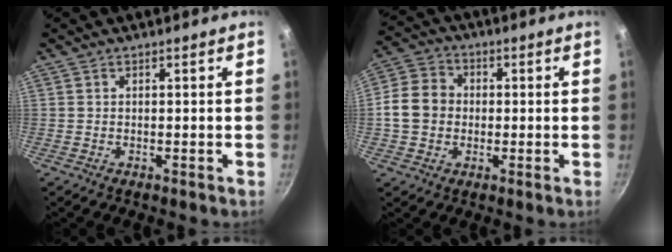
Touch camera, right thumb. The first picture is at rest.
{"total": 9.1, "force": [-0.3, 7.8, 4.8], "torque": [-0.063, 0.016, -0.022]}